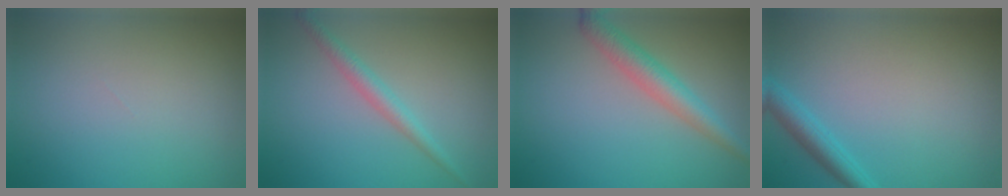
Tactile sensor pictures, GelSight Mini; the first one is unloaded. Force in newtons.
{"total": 2.1, "press": 2.1, "slide": 0.0}
{"total": 3.4, "press": 3.4, "slide": 0.1}
{"total": 2.4, "press": 2.4, "slide": 0.1}